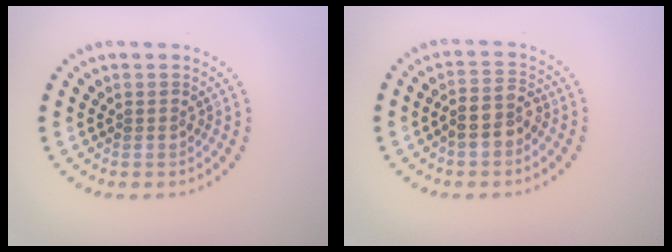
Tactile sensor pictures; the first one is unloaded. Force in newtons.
{"total": 2.8, "press": 2.6, "slide": 1.1}